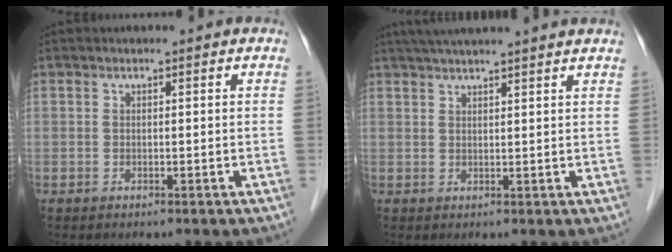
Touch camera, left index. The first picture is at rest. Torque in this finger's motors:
{"motor_torque": [-0.12, -0.48, 0.63, 0.13]}